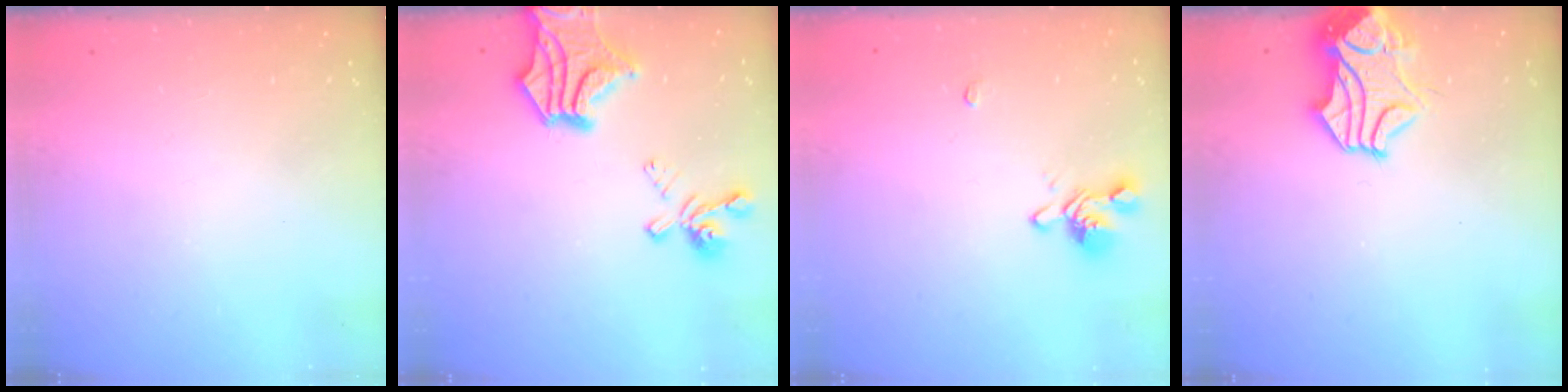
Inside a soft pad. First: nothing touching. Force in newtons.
{"total": 7.0, "press": 6.2, "slide": 3.4}
{"total": 3.5, "press": 3.3, "slide": 1.3}
{"total": 1.9, "press": 1.2, "slide": 1.5}